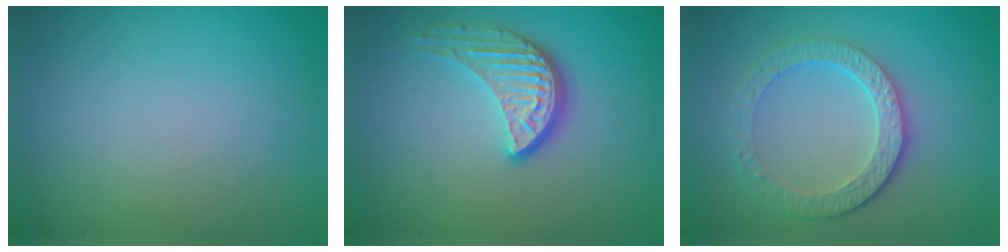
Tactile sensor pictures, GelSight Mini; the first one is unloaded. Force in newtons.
{"total": 4.1, "press": 3.0, "slide": 2.8}
{"total": 4.5, "press": 3.4, "slide": 3.0}